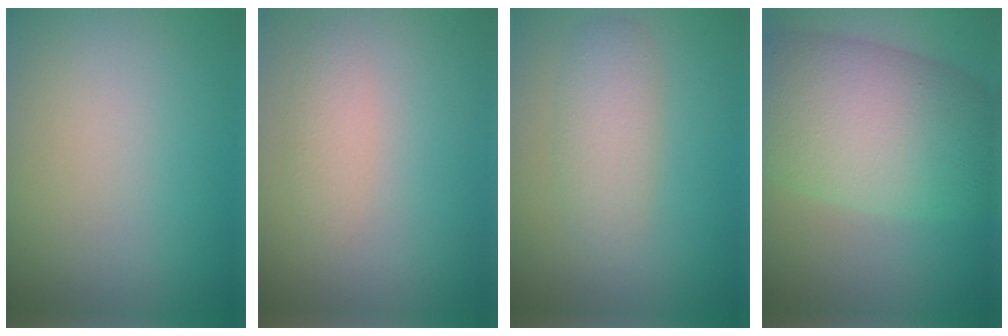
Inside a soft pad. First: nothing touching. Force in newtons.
{"total": 1.4, "press": 1.4, "slide": 0.1}
{"total": 2.9, "press": 2.9, "slide": 0.0}
{"total": 11.4, "press": 11.4, "slide": 0.5}